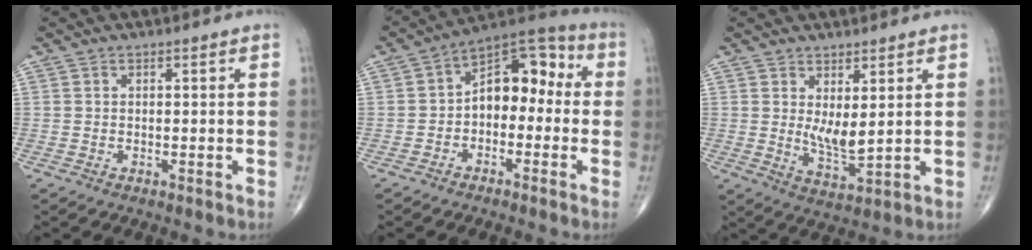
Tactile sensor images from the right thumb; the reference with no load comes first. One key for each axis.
{"total": 11.3, "fx": -0.8, "fy": 7.4, "fz": 8.5, "tx": -0.089, "ty": 0.046, "tz": -0.033}
{"total": 5.6, "fx": 1.6, "fy": 2.0, "fz": 5.0, "tx": -0.083, "ty": -0.028, "tz": 0.038}